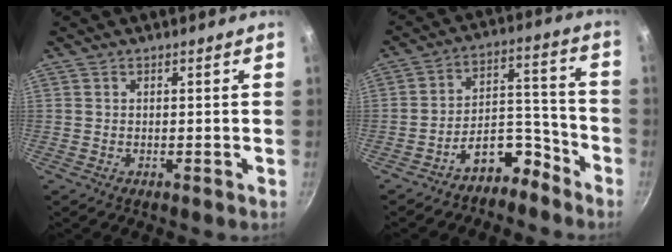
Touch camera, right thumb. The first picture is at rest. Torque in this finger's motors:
{"motor_torque": [1.38, 0.05, 0.59, -1.20, 0.18]}